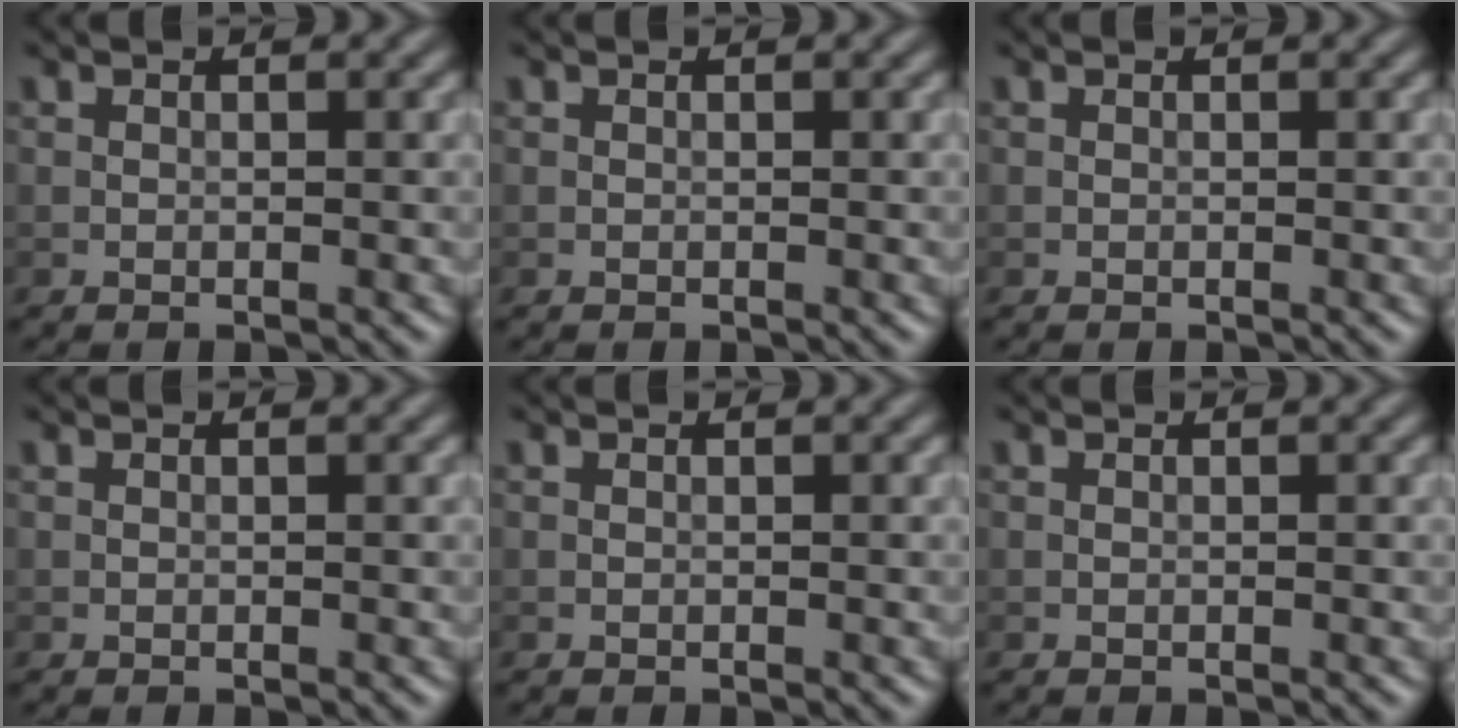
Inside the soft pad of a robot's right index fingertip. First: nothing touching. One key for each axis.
{"total": 0.0}
{"total": 0.0}
{"total": 0.0}
{"total": 0.0}
{"total": 0.0}